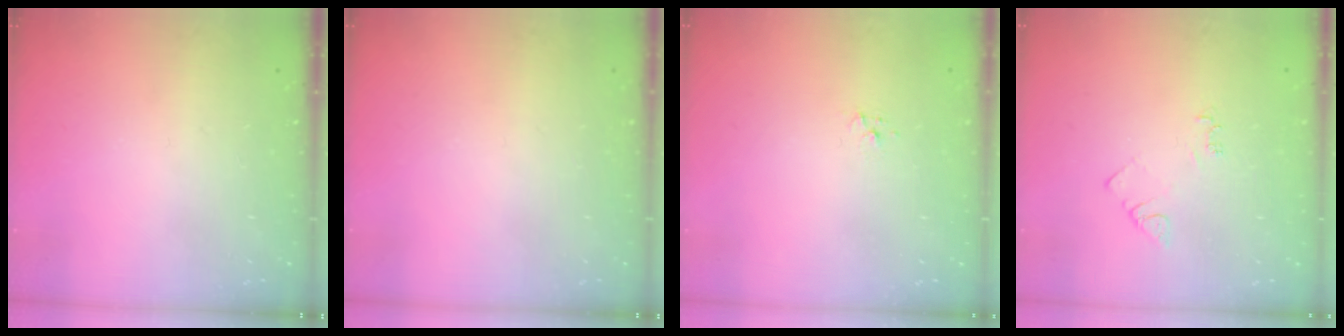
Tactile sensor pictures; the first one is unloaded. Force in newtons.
{"total": 0.0}
{"total": 3.9, "press": 3.9, "slide": 0.3}
{"total": 4.5, "press": 4.5, "slide": 0.6}